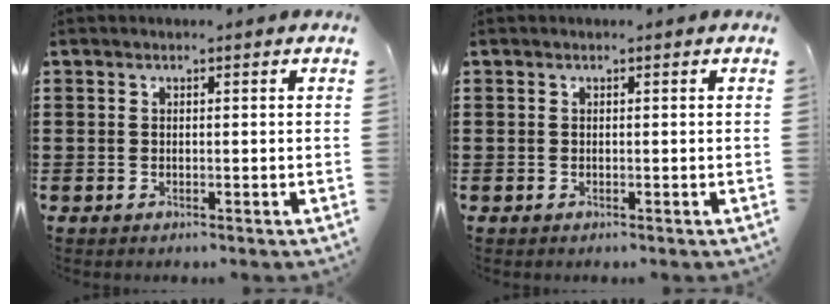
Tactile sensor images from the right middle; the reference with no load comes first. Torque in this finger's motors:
{"motor_torque": [-0.78, -0.69, 0.06, -0.01]}